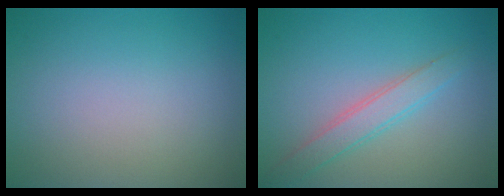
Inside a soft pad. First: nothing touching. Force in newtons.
{"total": 2.6, "press": 2.6, "slide": 0.1}